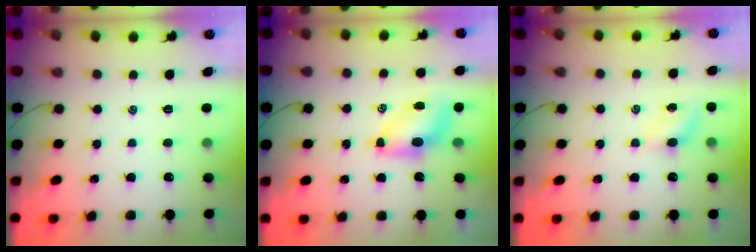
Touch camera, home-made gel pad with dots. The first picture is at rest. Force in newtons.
{"total": 6.6, "press": 6.6, "slide": 0.9}
{"total": 3.5, "press": 3.3, "slide": 1.1}